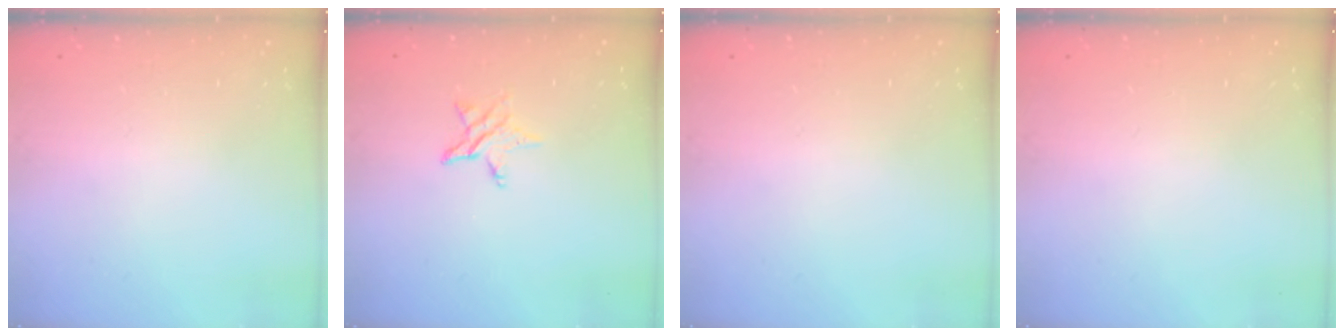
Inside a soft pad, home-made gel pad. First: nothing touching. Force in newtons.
{"total": 3.9, "press": 3.9, "slide": 0.4}
{"total": 0.0}
{"total": 0.0}